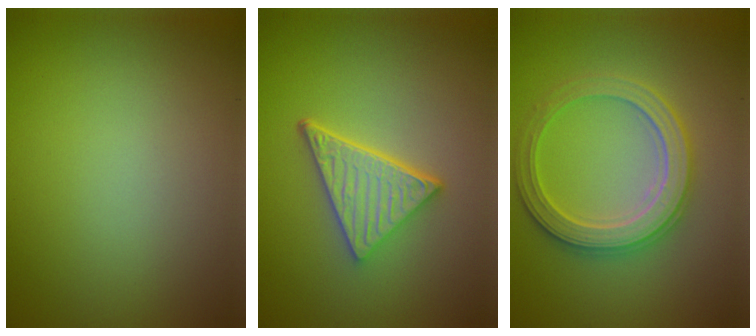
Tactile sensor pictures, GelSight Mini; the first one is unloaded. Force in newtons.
{"total": 5.3, "press": 3.7, "slide": 3.8}
{"total": 5.2, "press": 5.1, "slide": 0.8}